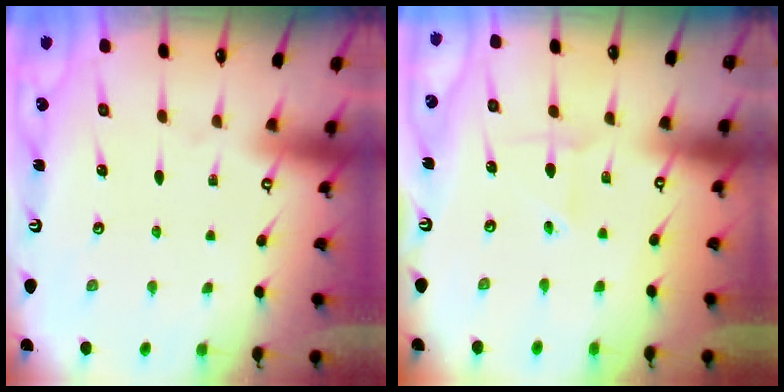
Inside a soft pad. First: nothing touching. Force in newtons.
{"total": 2.1, "press": 2.1, "slide": 0.3}